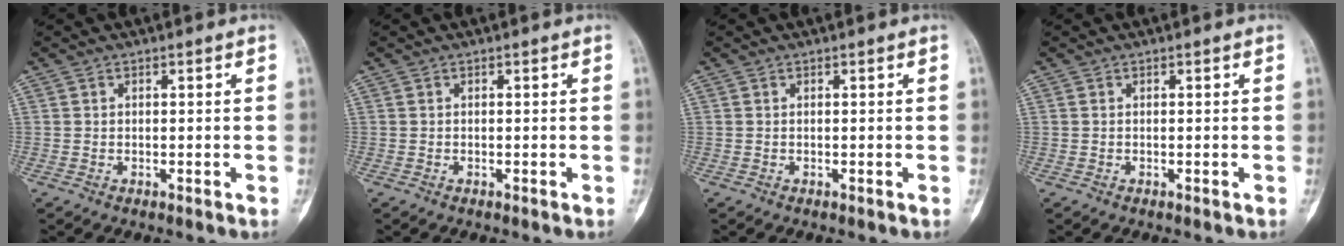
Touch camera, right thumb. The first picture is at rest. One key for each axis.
{"total": 0.0}
{"total": 0.0}
{"total": 0.0}